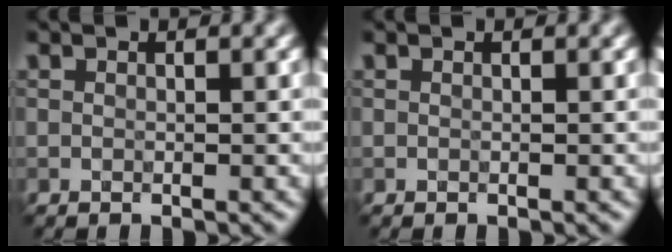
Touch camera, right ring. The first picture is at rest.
{"total": 0.0}